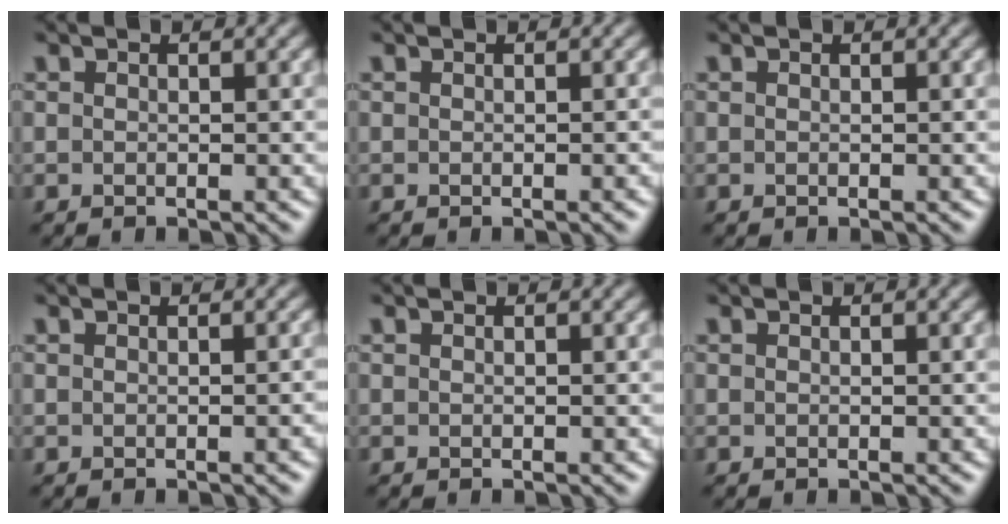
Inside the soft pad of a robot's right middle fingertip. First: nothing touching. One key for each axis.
{"total": 0.7, "fx": -0.2, "fy": 0.1, "fz": 0.7, "tx": -0.005, "ty": 0.002, "tz": -0.003}
{"total": 0.0}
{"total": 1.0, "fx": -0.3, "fy": 0.2, "fz": 0.9, "tx": -0.008, "ty": 0.002, "tz": -0.003}
{"total": 0.0}
{"total": 0.0}